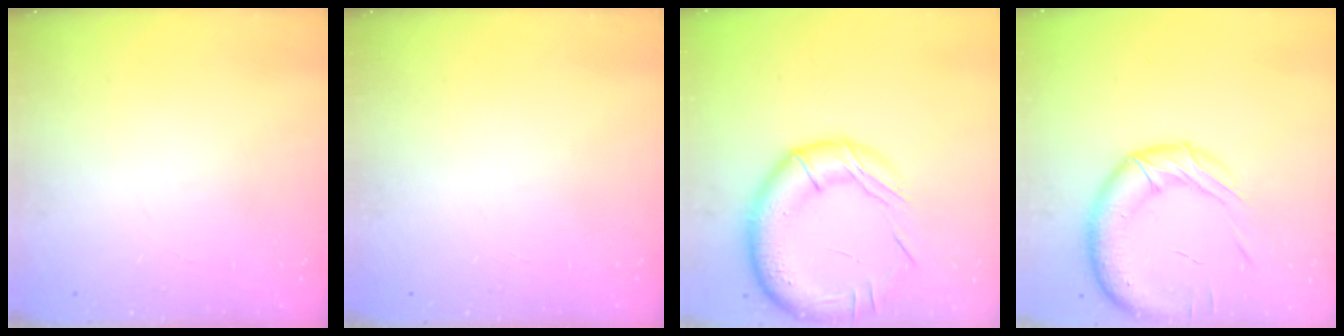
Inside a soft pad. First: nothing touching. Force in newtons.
{"total": 0.0}
{"total": 20.3, "press": 20.2, "slide": 2.1}
{"total": 16.2, "press": 15.9, "slide": 3.4}